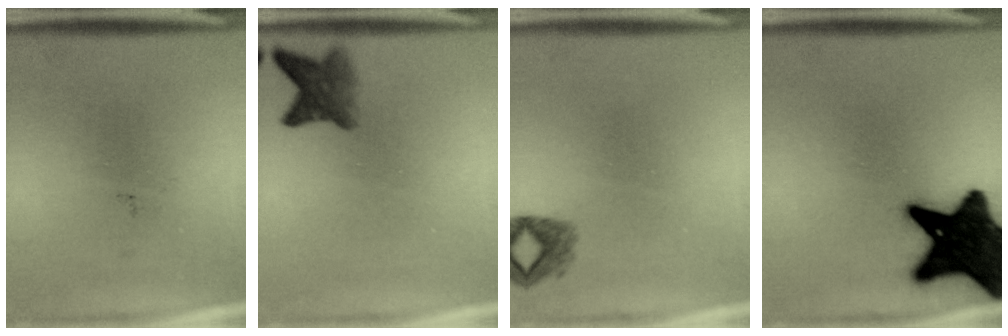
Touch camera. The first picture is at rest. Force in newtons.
{"total": 4.3}
{"total": 1.4}
{"total": 19.3}